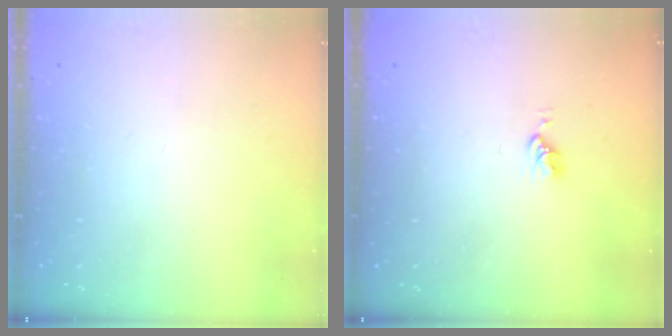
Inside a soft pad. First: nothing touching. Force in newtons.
{"total": 2.8, "press": 2.8, "slide": 0.4}